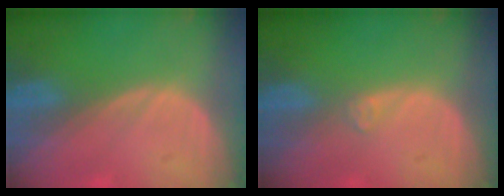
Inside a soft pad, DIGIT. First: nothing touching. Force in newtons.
{"total": 0.9, "press": 0.8, "slide": 0.2}